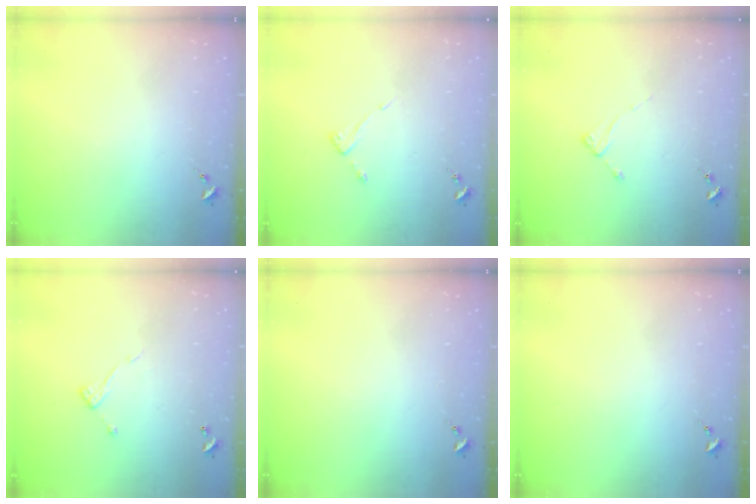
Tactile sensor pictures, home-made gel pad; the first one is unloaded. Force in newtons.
{"total": 2.6, "press": 2.6, "slide": 0.3}
{"total": 2.4, "press": 2.4, "slide": 0.3}
{"total": 7.5, "press": 7.4, "slide": 0.4}
{"total": 0.0}
{"total": 0.0}